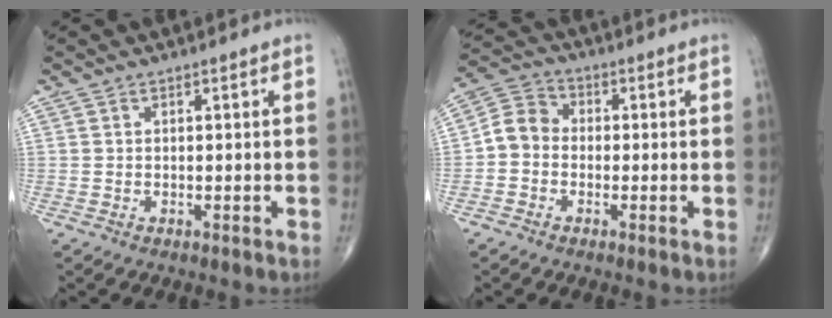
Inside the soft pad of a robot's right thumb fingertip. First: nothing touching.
{"total": 5.8, "force": [-1.1, 5.0, 2.9], "torque": [-0.036, 0.021, -0.038]}